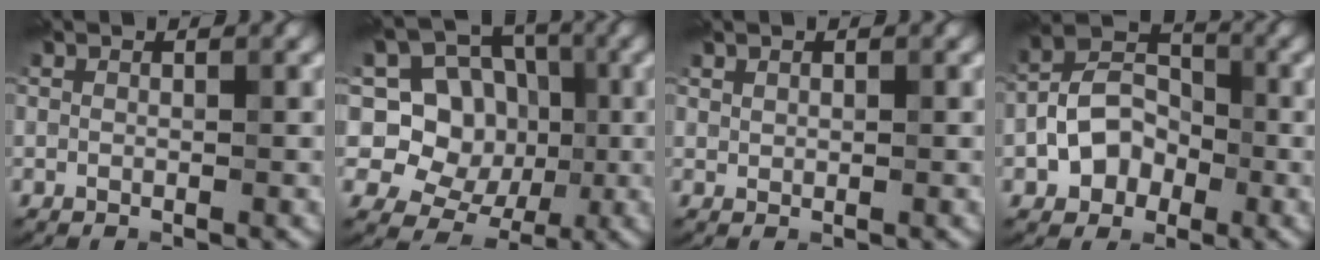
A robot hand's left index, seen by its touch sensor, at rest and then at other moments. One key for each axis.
{"total": 9.4, "fx": 1.3, "fy": 8.1, "fz": 4.5, "tx": -0.072, "ty": 0.030, "tz": -0.011}
{"total": 0.6, "fx": 0.5, "fy": 0.3, "fz": 0.3, "tx": -0.005, "ty": 0.005, "tz": 0.009}
{"total": 5.2, "fx": -1.8, "fy": 3.9, "fz": 3.0, "tx": -0.044, "ty": 0.012, "tz": -0.041}